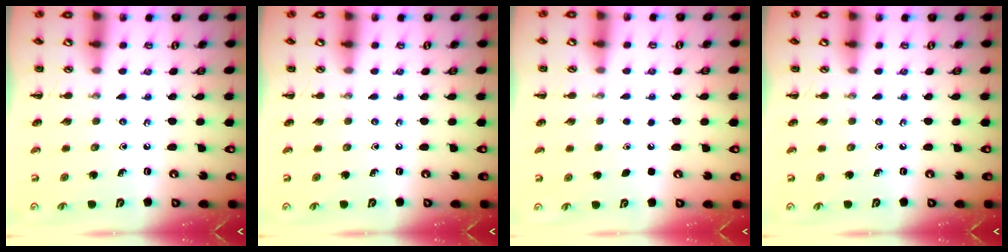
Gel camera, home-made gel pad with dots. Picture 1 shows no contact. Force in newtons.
{"total": 0.0}
{"total": 1.7, "press": 1.7, "slide": 0.1}
{"total": 0.0}